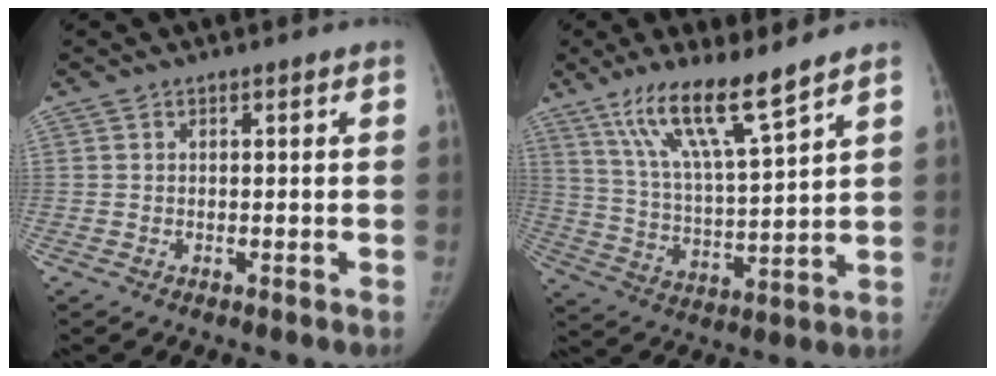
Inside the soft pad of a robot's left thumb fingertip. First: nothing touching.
{"total": 13.6, "force": [9.5, 1.5, 9.6], "torque": [-0.170, -0.053, 0.187]}